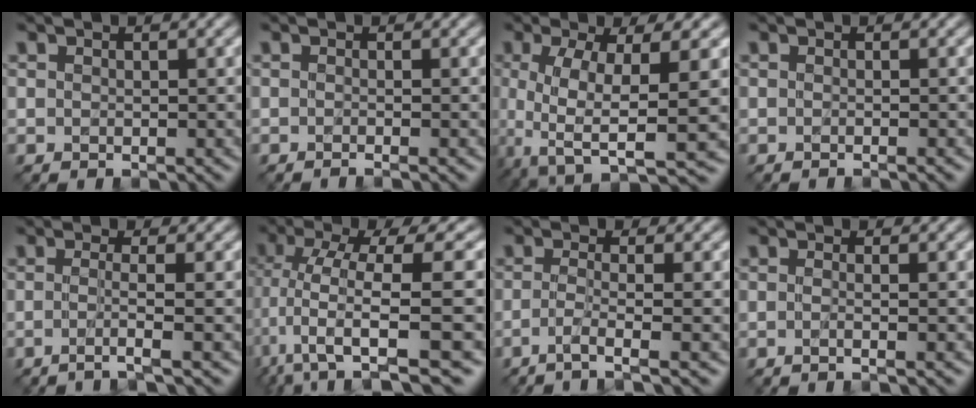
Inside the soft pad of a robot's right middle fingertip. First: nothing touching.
{"total": 1.4, "force": [-0.4, 0.5, 1.2], "torque": [-0.006, -0.009, -0.018]}
{"total": 10.4, "force": [-1.6, 3.4, 9.7], "torque": [-0.155, -0.019, -0.020]}
{"total": 1.2, "force": [-0.3, 0.5, 1.1], "torque": [-0.004, -0.009, -0.015]}
{"total": 2.7, "force": [-0.9, 0.6, 2.5], "torque": [-0.032, -0.007, -0.033]}
{"total": 10.0, "force": [-2.4, 3.4, 9.1], "torque": [-0.173, 0.004, -0.040]}
{"total": 3.4, "force": [-1.5, 0.7, 3.0], "torque": [-0.044, -0.004, -0.044]}
{"total": 3.0, "force": [0.1, 1.5, 2.6], "torque": [-0.008, -0.005, -0.035]}